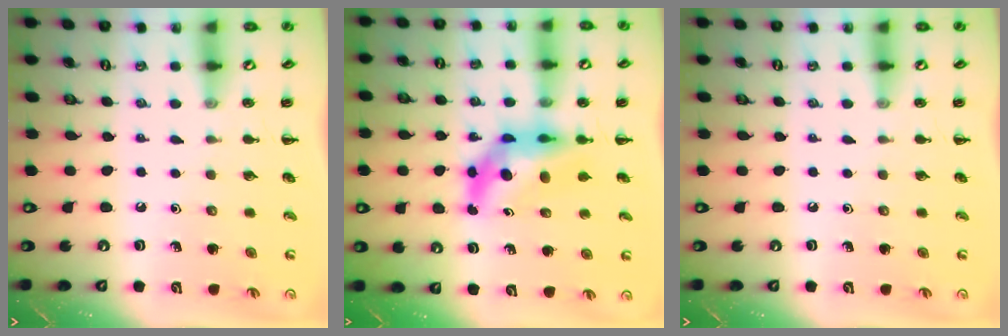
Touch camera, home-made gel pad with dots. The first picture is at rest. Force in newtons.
{"total": 6.7, "press": 6.5, "slide": 2.0}
{"total": 0.0}